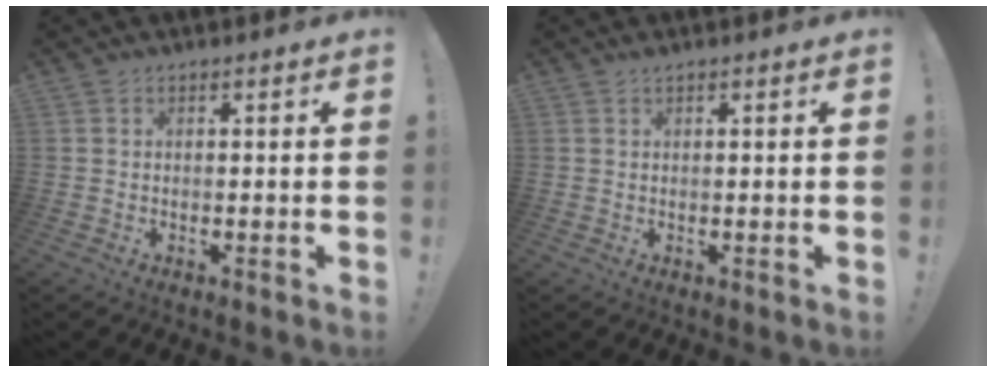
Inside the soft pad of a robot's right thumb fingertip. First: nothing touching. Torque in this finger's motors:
{"motor_torque": [0.15, -0.01, 0.34, -0.19, 0.01]}